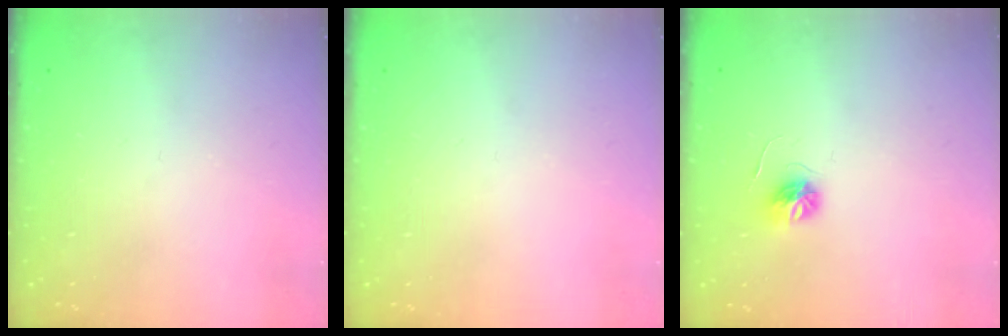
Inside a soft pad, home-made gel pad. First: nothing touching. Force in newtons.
{"total": 0.0}
{"total": 5.2, "press": 5.2, "slide": 0.6}